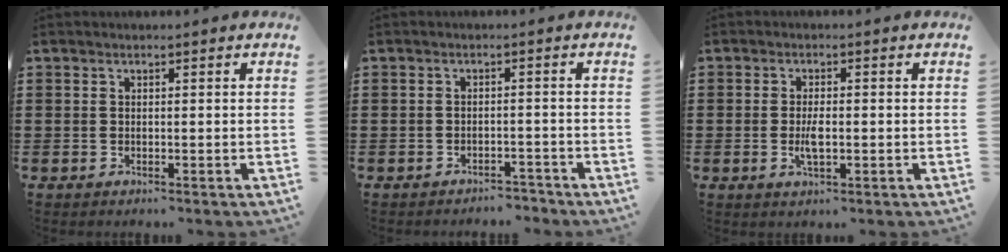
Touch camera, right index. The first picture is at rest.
{"total": 2.0, "force": [-1.9, 0.3, 0.1], "torque": [-0.010, 0.003, -0.042]}
{"total": 3.3, "force": [-0.5, 1.1, 3.0], "torque": [-0.062, -0.002, -0.012]}